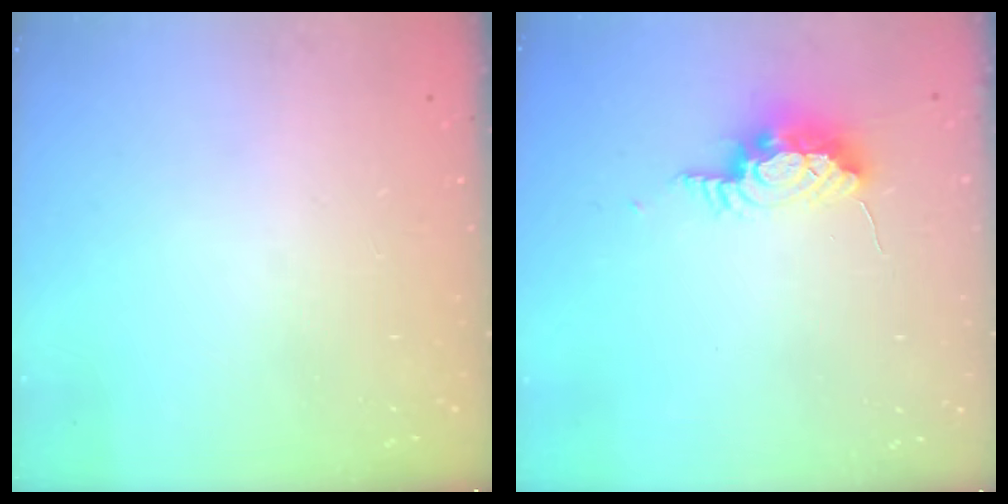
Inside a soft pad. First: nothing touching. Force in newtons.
{"total": 8.6, "press": 8.3, "slide": 2.4}